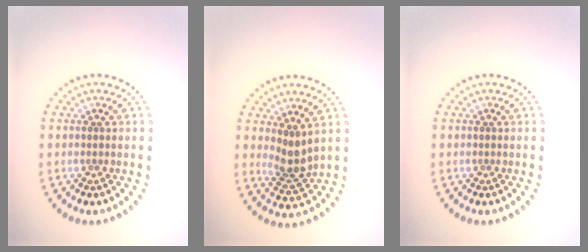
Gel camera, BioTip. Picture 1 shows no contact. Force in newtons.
{"total": 2.6, "press": 1.9, "slide": 1.7}
{"total": 0.0}